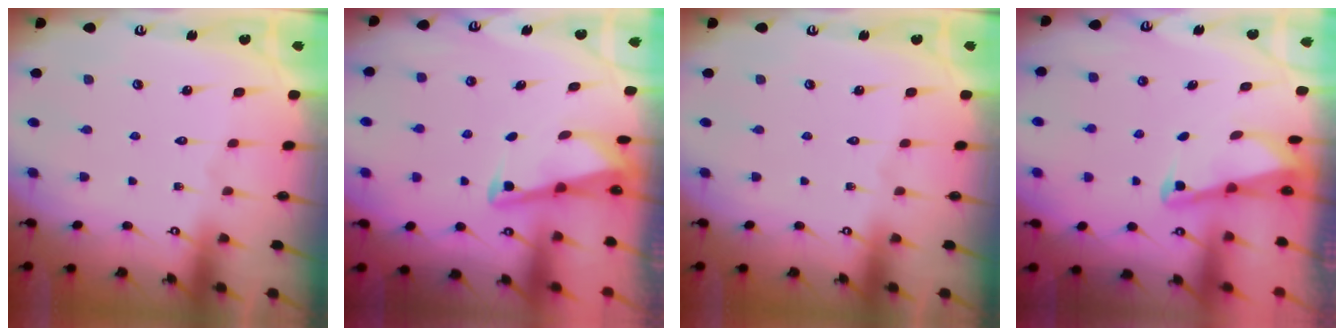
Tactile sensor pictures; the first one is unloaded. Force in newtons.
{"total": 3.4, "press": 3.4, "slide": 0.3}
{"total": 0.0}
{"total": 2.0, "press": 2.0, "slide": 0.4}